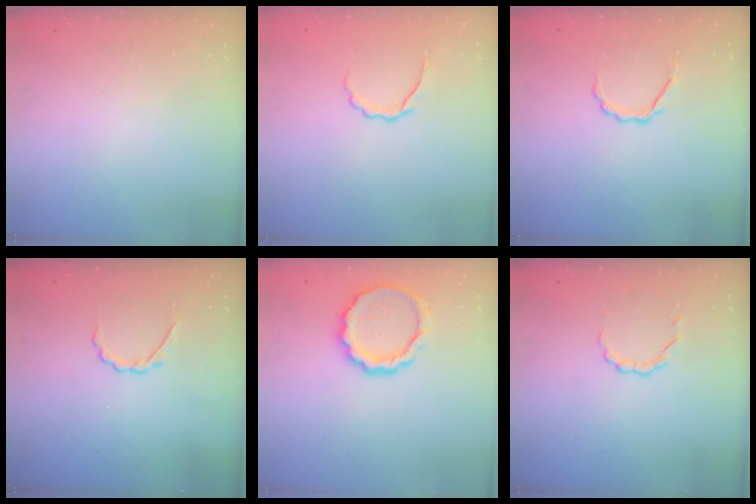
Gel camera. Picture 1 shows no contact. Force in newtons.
{"total": 5.4, "press": 5.1, "slide": 1.8}
{"total": 4.2, "press": 4.0, "slide": 1.3}
{"total": 2.8, "press": 2.6, "slide": 0.8}
{"total": 11.8, "press": 11.5, "slide": 2.4}
{"total": 3.1, "press": 3.0, "slide": 0.8}